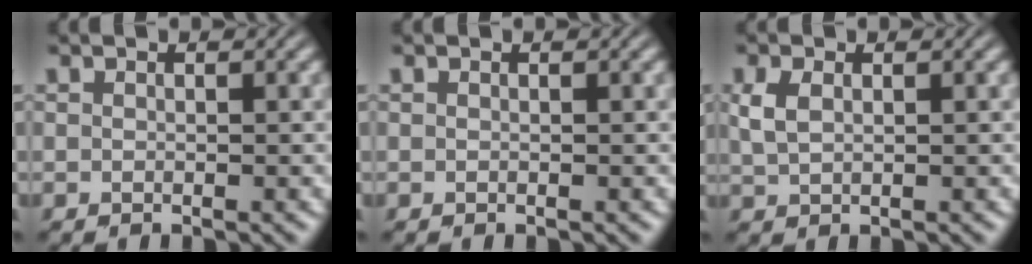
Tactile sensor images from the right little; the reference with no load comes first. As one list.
[{"total": 0.0}, {"total": 2.1, "force": [0.7, 1.3, 1.6], "torque": [-0.041, 0.001, 0.016]}]